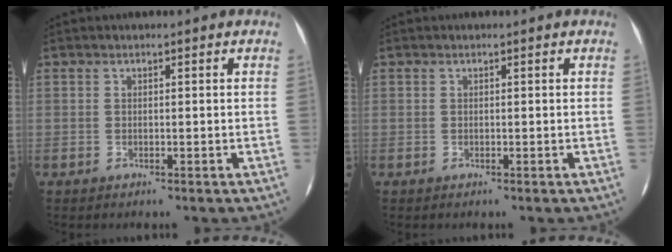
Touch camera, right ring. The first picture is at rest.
{"total": 0.0}